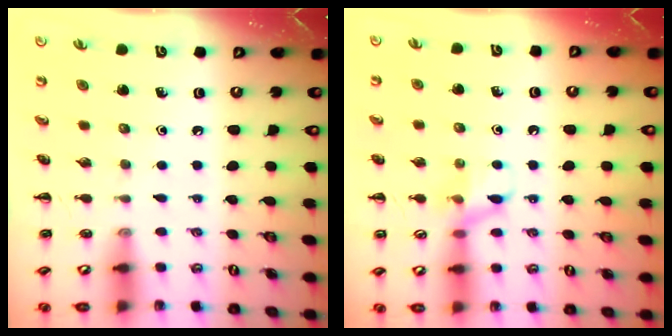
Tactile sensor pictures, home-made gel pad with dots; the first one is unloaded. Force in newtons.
{"total": 8.2, "press": 8.1, "slide": 1.7}